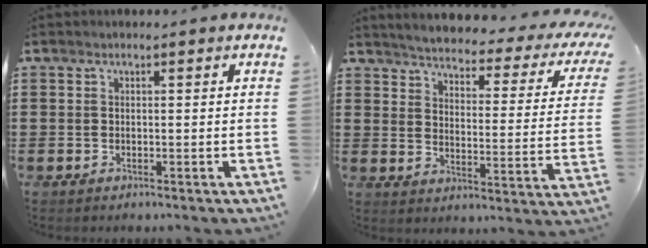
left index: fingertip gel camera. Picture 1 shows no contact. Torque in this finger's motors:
{"motor_torque": [2.14, 0.00, 0.83, 0.15]}